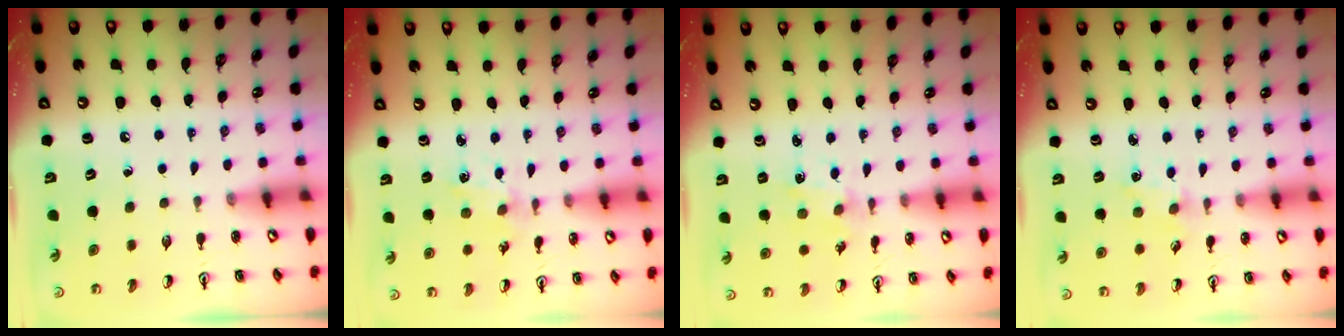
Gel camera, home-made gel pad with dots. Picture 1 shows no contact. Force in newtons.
{"total": 1.1, "press": 1.1, "slide": 0.2}
{"total": 1.6, "press": 1.5, "slide": 0.1}
{"total": 2.5, "press": 2.4, "slide": 0.4}